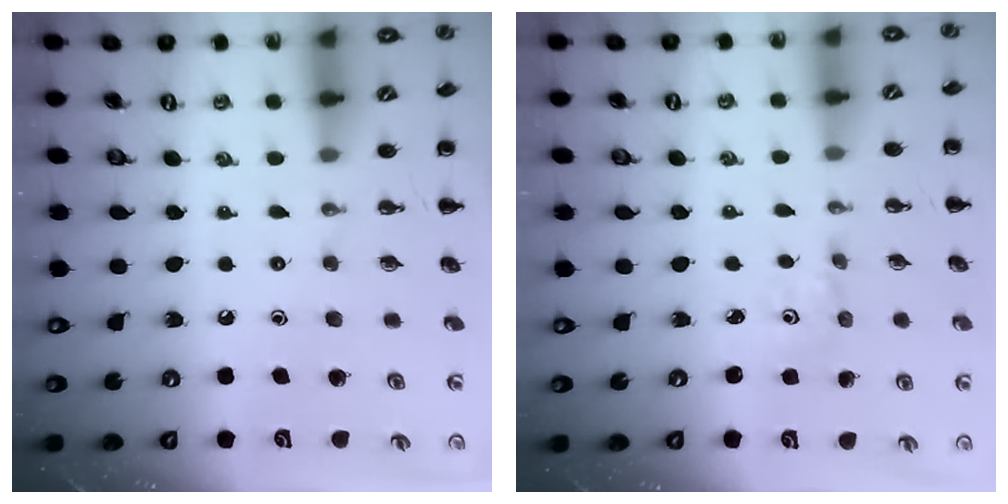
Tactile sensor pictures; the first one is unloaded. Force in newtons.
{"total": 0.9, "press": 0.9, "slide": 0.3}